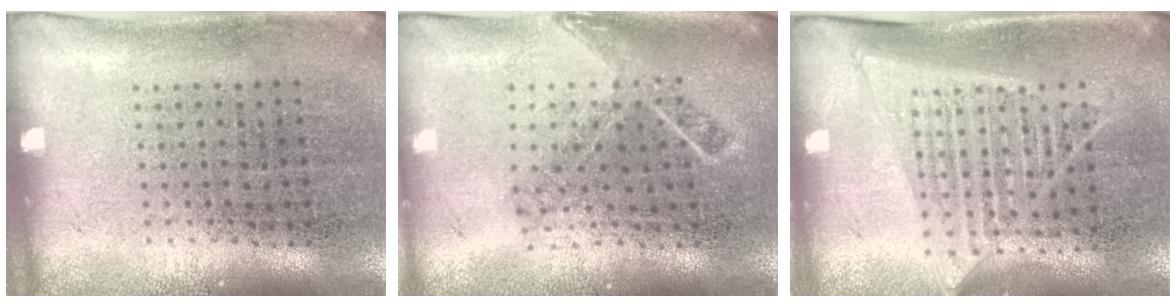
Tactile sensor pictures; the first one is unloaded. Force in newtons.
{"total": 1.5, "press": 1.2, "slide": 1.0}
{"total": 1.3, "press": 1.2, "slide": 0.5}